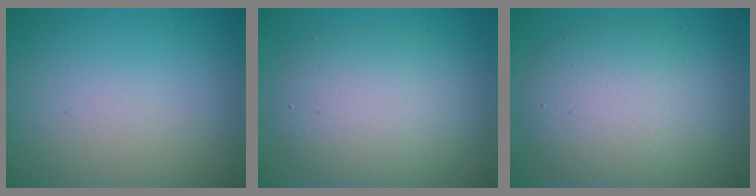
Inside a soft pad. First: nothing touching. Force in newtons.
{"total": 5.7, "press": 5.7, "slide": 0.1}
{"total": 6.7, "press": 6.7, "slide": 0.9}